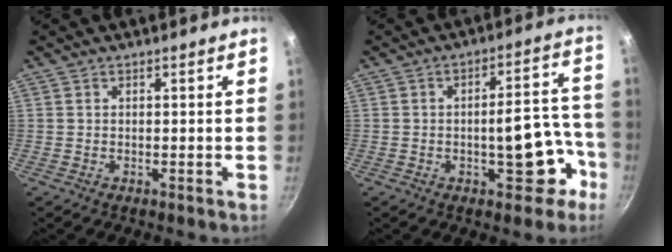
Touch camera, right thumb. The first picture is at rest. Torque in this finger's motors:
{"motor_torque": [2.62, 2.26, 2.03, -0.74, 0.42]}